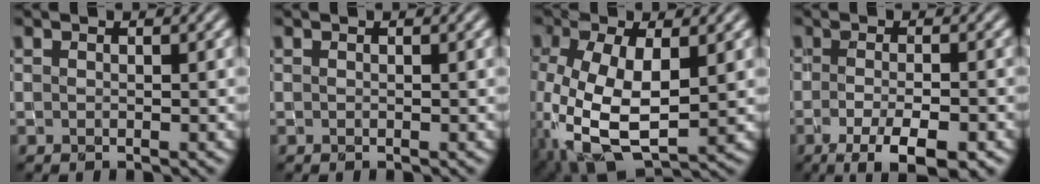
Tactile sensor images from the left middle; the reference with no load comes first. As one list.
[{"total": 0.0}, {"total": 10.1, "force": [-1.9, 5.3, 8.4], "torque": [-0.199, -0.020, -0.033]}, {"total": 5.8, "force": [-3.0, 1.5, 4.7], "torque": [-0.073, -0.007, -0.043]}]